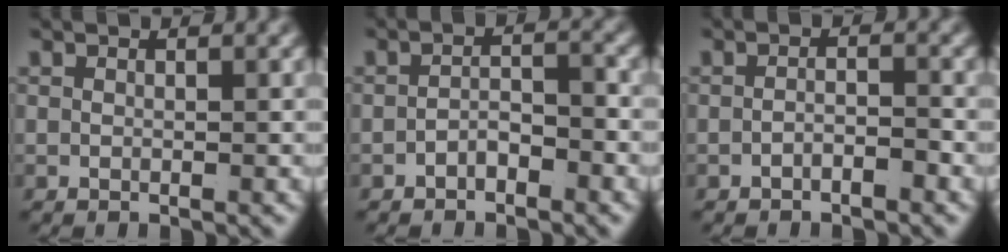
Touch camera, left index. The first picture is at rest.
{"total": 2.0, "force": [-1.5, 0.7, 1.1], "torque": [-0.011, -0.006, -0.026]}
{"total": 1.5, "force": [-1.3, 0.2, 0.7], "torque": [-0.006, -0.001, -0.025]}